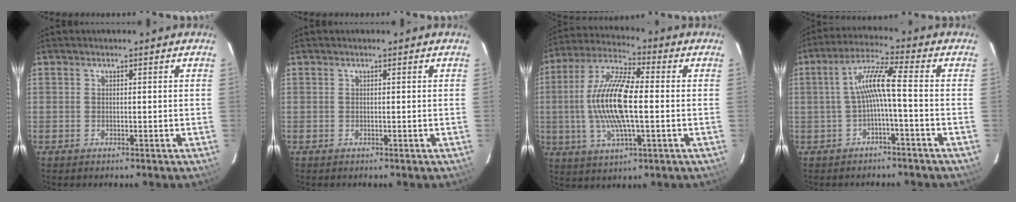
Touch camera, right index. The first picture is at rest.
{"total": 0.0}
{"total": 15.2, "force": [-0.6, 4.3, 14.6], "torque": [-0.297, 0.007, -0.017]}
{"total": 6.5, "force": [-1.5, -0.1, 6.4], "torque": [-0.141, 0.015, -0.023]}